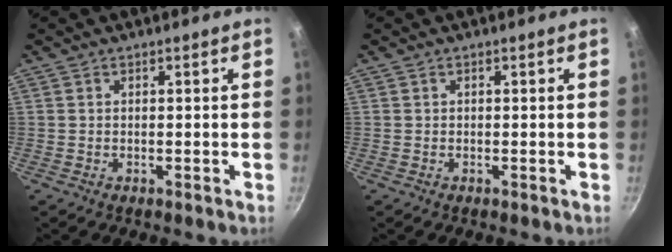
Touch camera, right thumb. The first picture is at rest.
{"total": 0.0}